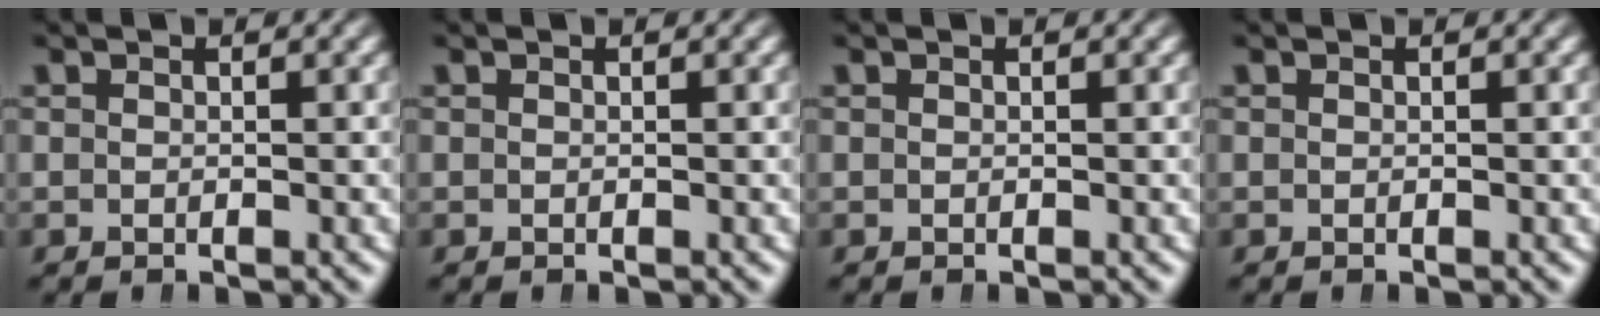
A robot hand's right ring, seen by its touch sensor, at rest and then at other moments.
{"total": 0.0}
{"total": 0.0}
{"total": 0.0}